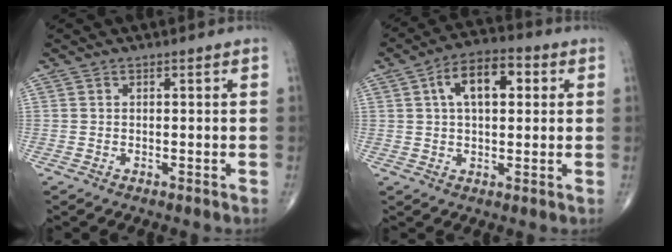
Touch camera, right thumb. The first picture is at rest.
{"total": 10.3, "force": [2.6, 5.6, 8.2], "torque": [-0.122, 0.019, 0.035]}